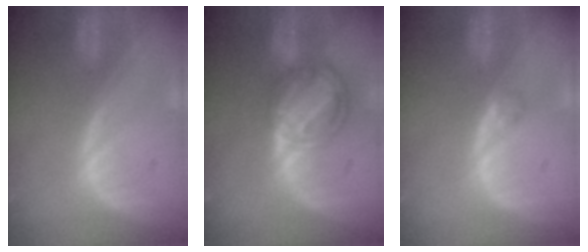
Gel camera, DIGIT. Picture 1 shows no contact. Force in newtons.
{"total": 8.1, "press": 6.9, "slide": 4.4}
{"total": 1.2, "press": 1.2, "slide": 0.1}